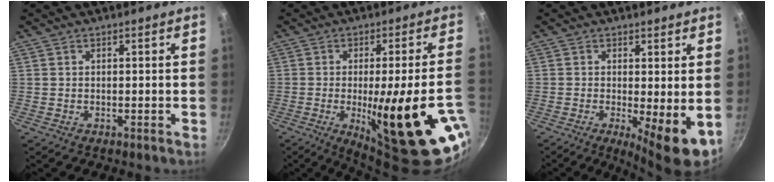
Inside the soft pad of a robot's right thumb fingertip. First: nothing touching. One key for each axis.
{"total": 24.2, "fx": -7.5, "fy": 5.5, "fz": 22.4, "tx": -0.281, "ty": -0.001, "tz": -0.085}
{"total": 7.6, "fx": -0.9, "fy": 1.9, "fz": 7.3, "tx": -0.103, "ty": -0.011, "tz": -0.008}